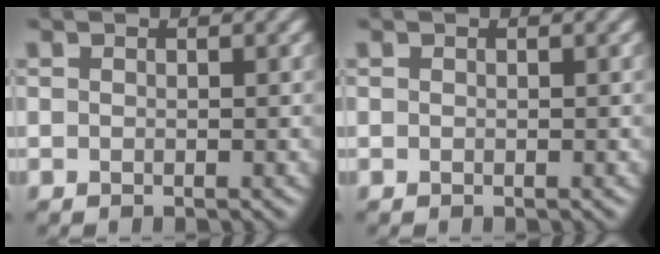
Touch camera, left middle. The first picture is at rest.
{"total": 0.0}